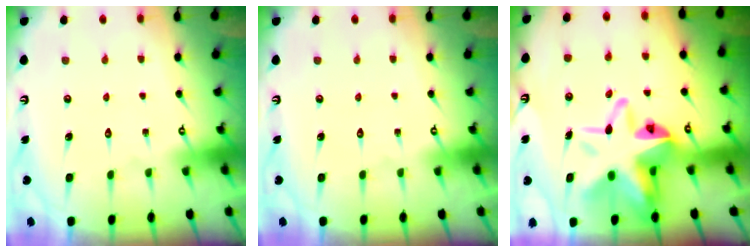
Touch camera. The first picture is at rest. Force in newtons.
{"total": 0.0}
{"total": 15.6, "press": 15.4, "slide": 2.7}